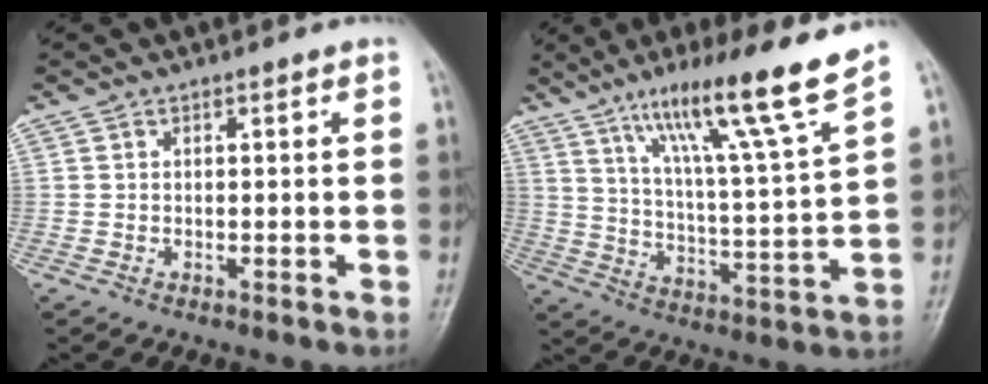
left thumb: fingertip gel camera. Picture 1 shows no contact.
{"total": 16.2, "force": [11.1, -0.4, 11.8], "torque": [-0.186, -0.058, 0.181]}